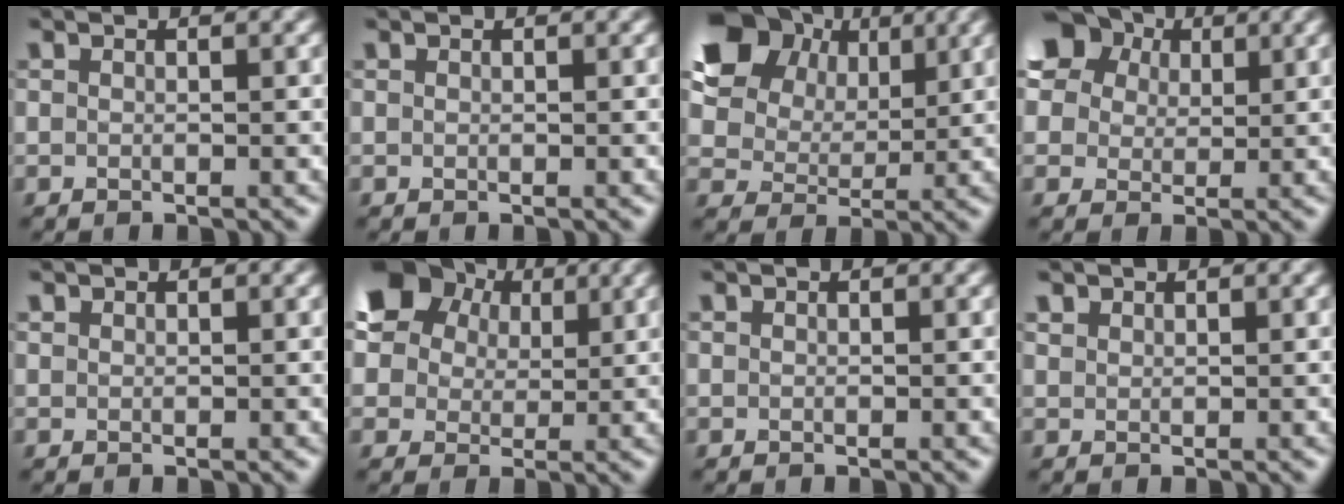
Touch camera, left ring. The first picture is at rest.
{"total": 0.0}
{"total": 13.3, "force": [6.1, 9.4, 7.2], "torque": [-0.163, 0.044, 0.119]}
{"total": 12.2, "force": [6.4, 8.9, 5.5], "torque": [-0.148, 0.040, 0.108]}
{"total": 0.5, "force": [0.4, 0.0, -0.2], "torque": [-0.001, -0.003, 0.007]}
{"total": 11.0, "force": [5.8, 7.8, 5.2], "torque": [-0.129, 0.032, 0.100]}
{"total": 0.0}
{"total": 0.9, "force": [0.8, 0.4, -0.2], "torque": [-0.001, 0.001, 0.020]}